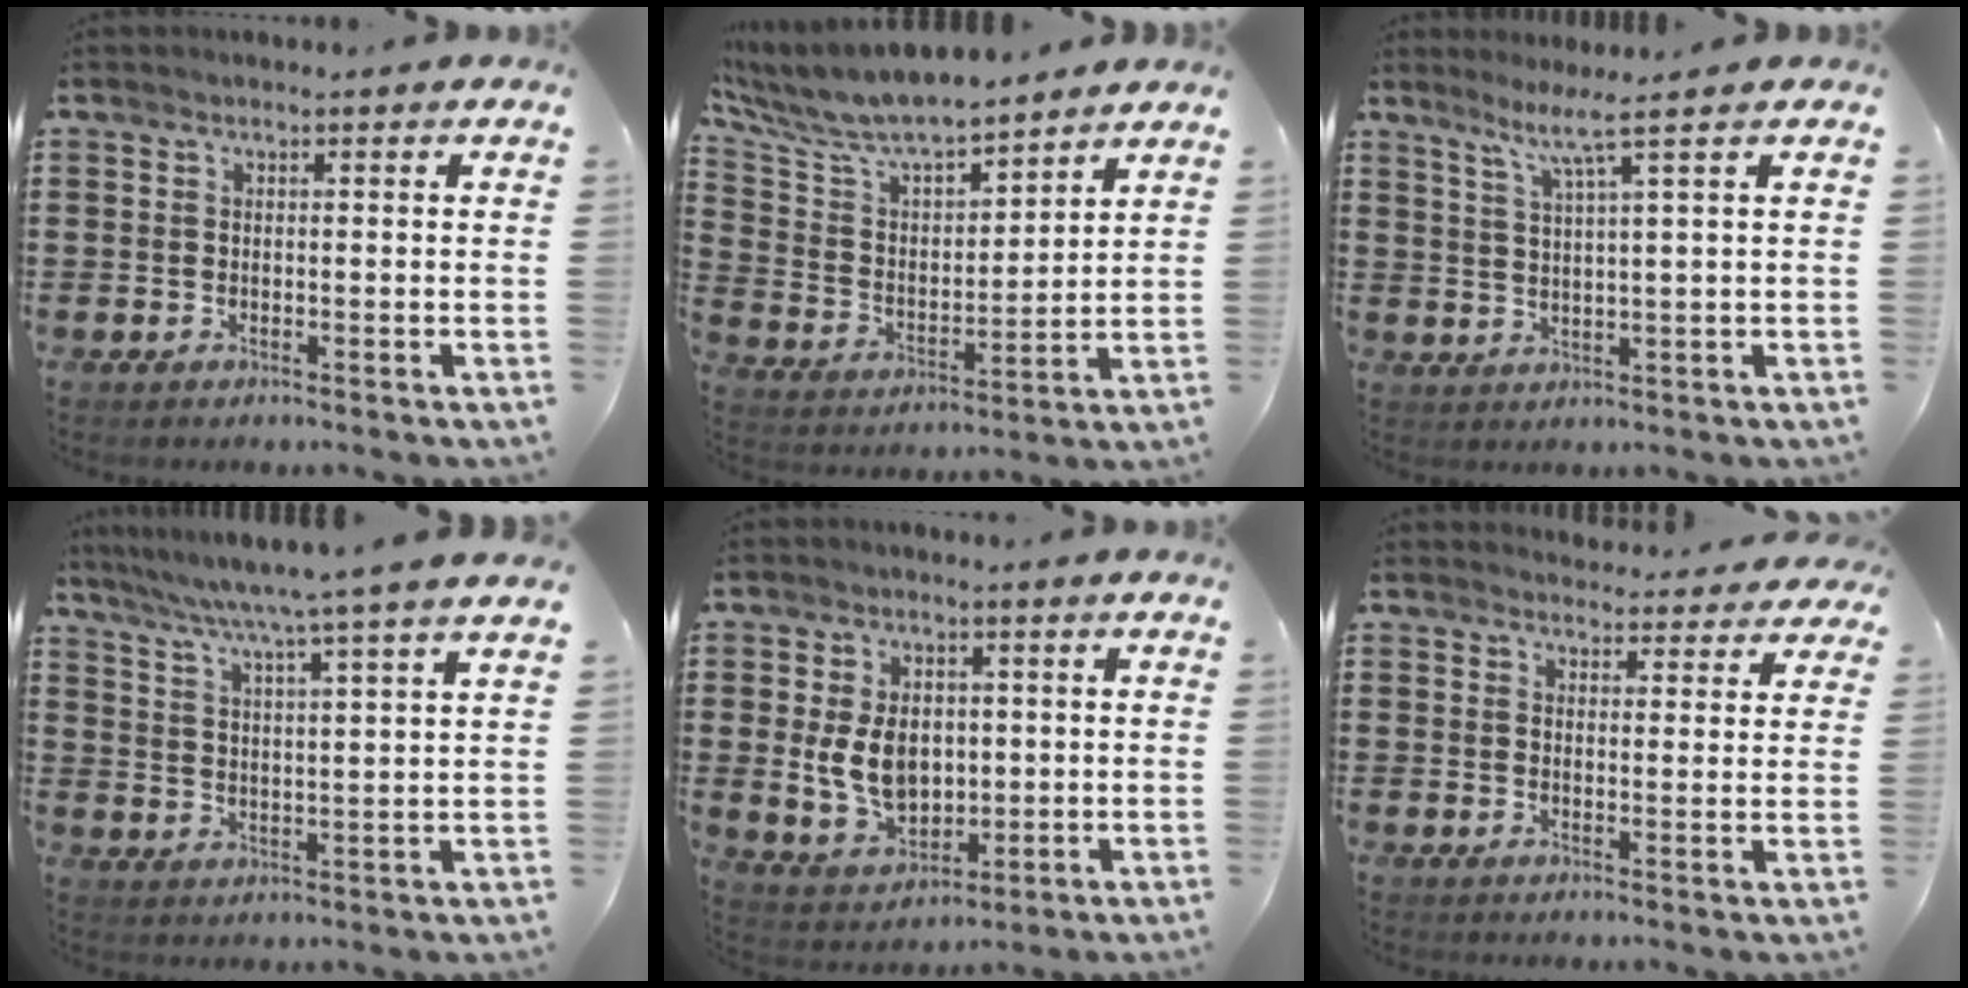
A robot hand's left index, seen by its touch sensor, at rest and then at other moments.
{"total": 8.0, "force": [7.4, 1.5, 2.6], "torque": [-0.089, -0.047, 0.129]}
{"total": 4.0, "force": [2.4, -1.0, 3.0], "torque": [-0.068, -0.011, 0.036]}
{"total": 5.9, "force": [5.0, -1.8, 2.5], "torque": [-0.070, -0.039, 0.078]}
{"total": 8.2, "force": [0.6, 6.0, 5.6], "torque": [-0.127, 0.008, 0.009]}
{"total": 3.6, "force": [3.5, 0.8, 0.6], "torque": [-0.015, -0.015, 0.064]}